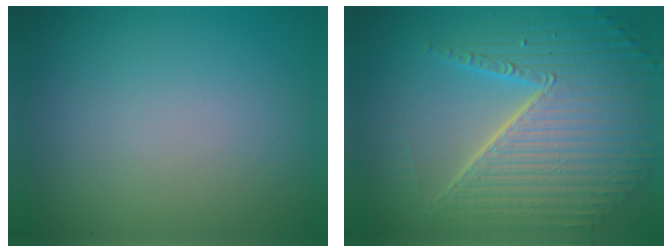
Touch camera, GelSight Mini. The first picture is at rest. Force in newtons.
{"total": 9.9, "press": 6.3, "slide": 7.7}